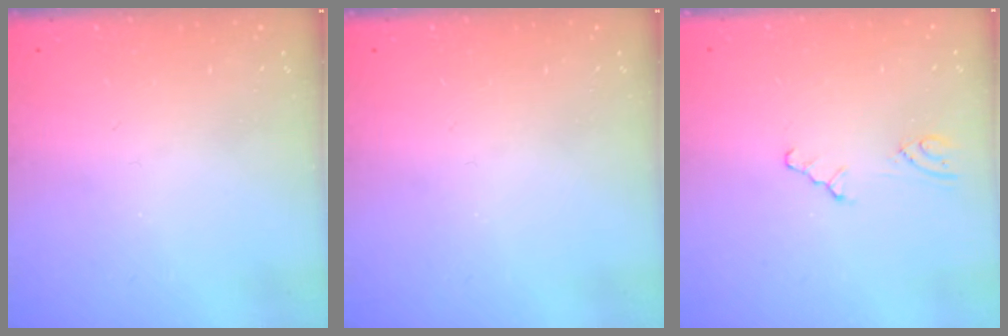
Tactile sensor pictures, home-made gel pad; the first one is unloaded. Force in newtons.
{"total": 0.0}
{"total": 2.5, "press": 2.5, "slide": 0.5}